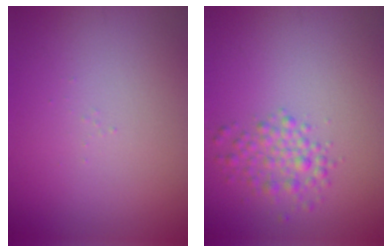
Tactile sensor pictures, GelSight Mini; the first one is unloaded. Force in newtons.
{"total": 2.5, "press": 2.5, "slide": 0.0}